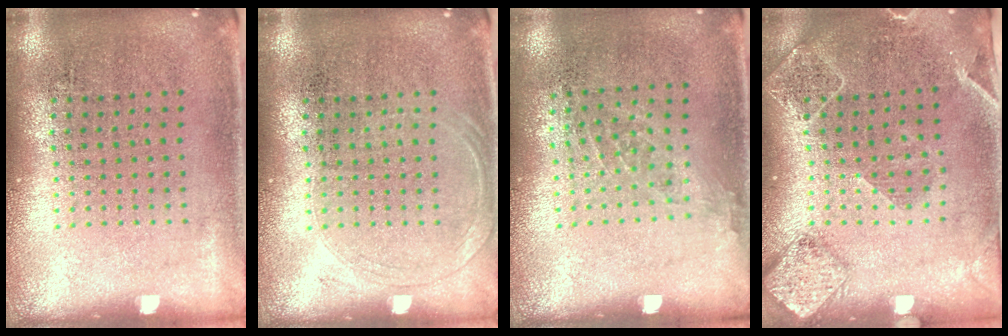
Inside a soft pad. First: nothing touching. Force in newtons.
{"total": 1.1, "press": 1.0, "slide": 0.3}
{"total": 0.9, "press": 0.7, "slide": 0.6}
{"total": 1.7, "press": 1.7, "slide": 0.5}